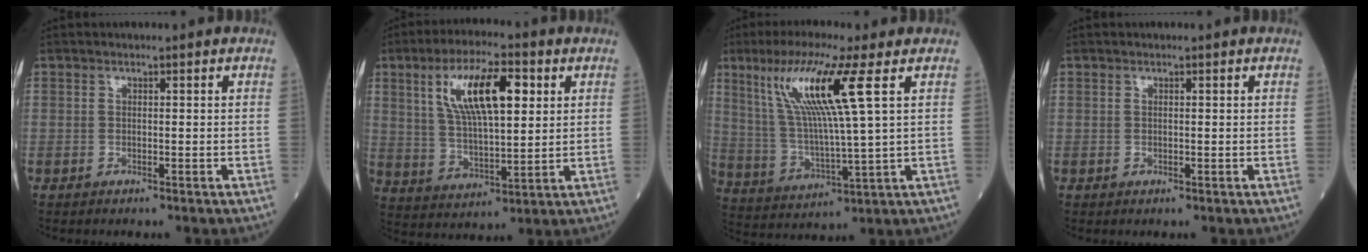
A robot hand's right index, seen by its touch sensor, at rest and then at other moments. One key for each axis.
{"total": 13.2, "fx": 4.7, "fy": 3.8, "fz": 11.7, "tx": -0.223, "ty": 0.014, "tz": 0.089}
{"total": 13.6, "fx": 5.8, "fy": -0.5, "fz": 12.3, "tx": -0.256, "ty": 0.005, "tz": 0.113}
{"total": 0.0}